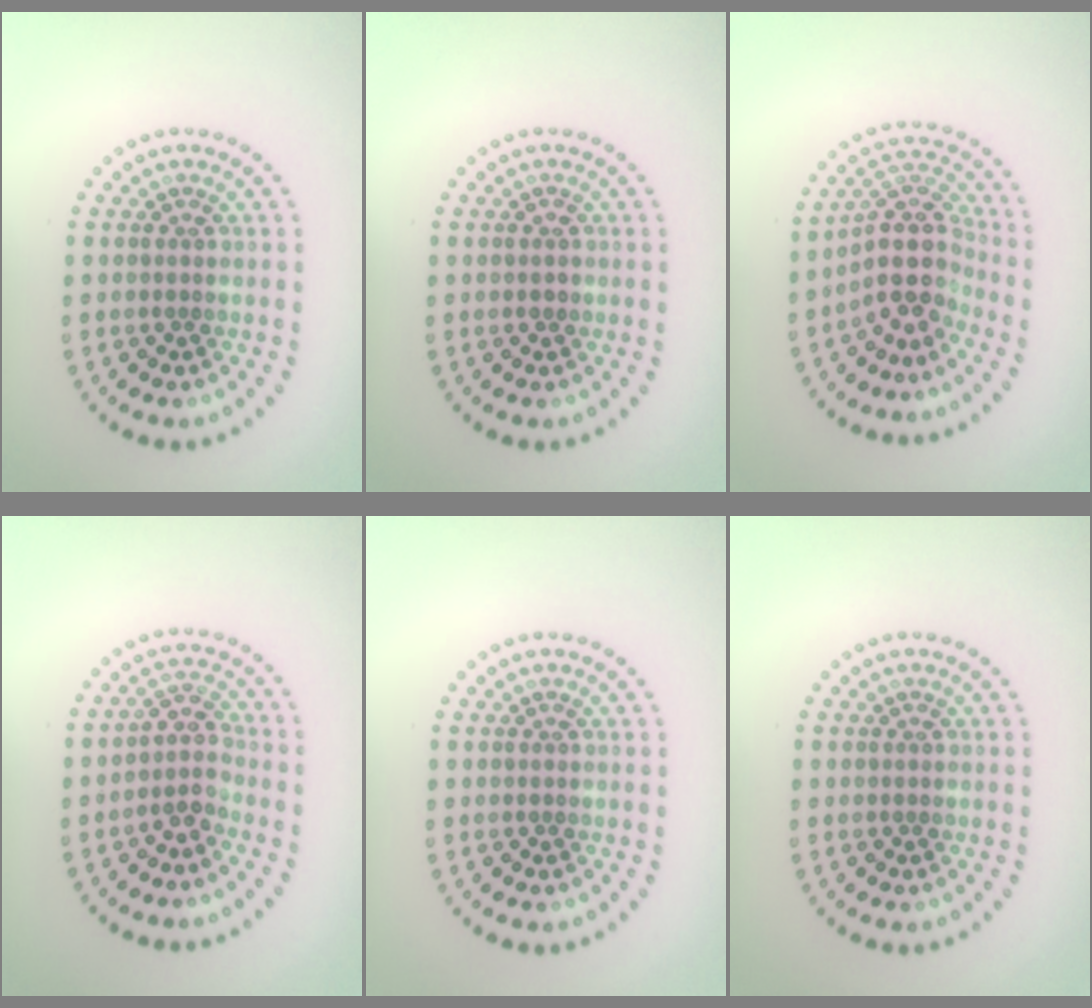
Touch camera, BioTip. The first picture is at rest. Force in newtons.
{"total": 0.9, "press": 0.9, "slide": 0.1}
{"total": 4.7, "press": 3.8, "slide": 2.8}
{"total": 2.5, "press": 1.9, "slide": 1.6}
{"total": 0.0}
{"total": 0.0}